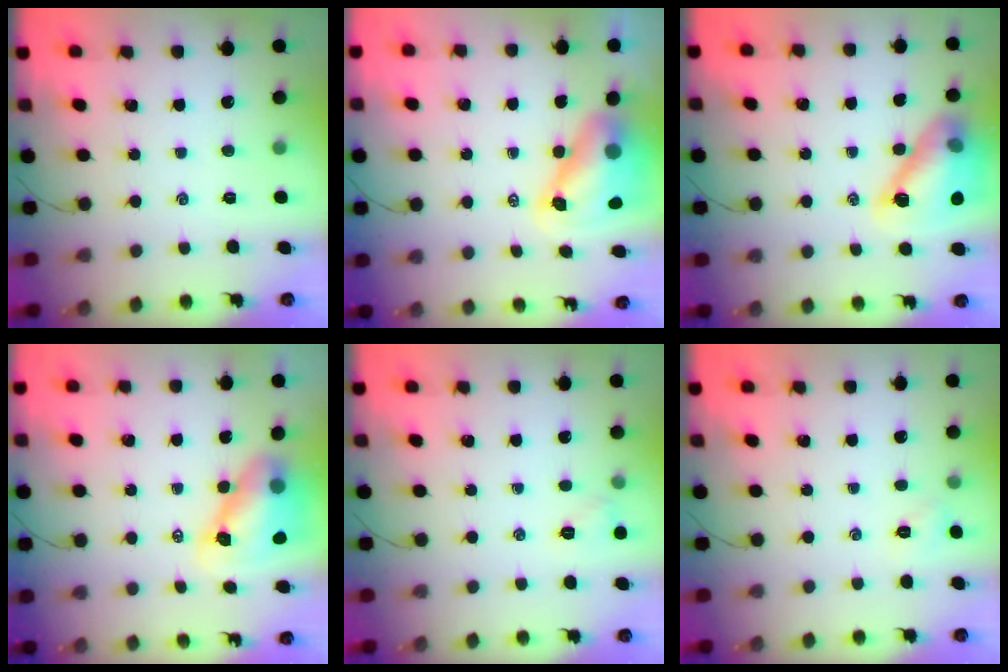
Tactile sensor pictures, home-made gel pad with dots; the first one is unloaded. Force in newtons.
{"total": 9.3, "press": 8.9, "slide": 2.7}
{"total": 14.3, "press": 14.0, "slide": 2.8}
{"total": 9.0, "press": 8.6, "slide": 2.4}
{"total": 5.6, "press": 5.4, "slide": 1.2}
{"total": 2.1, "press": 2.1, "slide": 0.6}